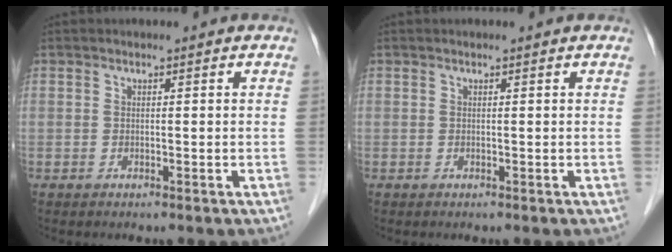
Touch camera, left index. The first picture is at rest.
{"total": 0.0}